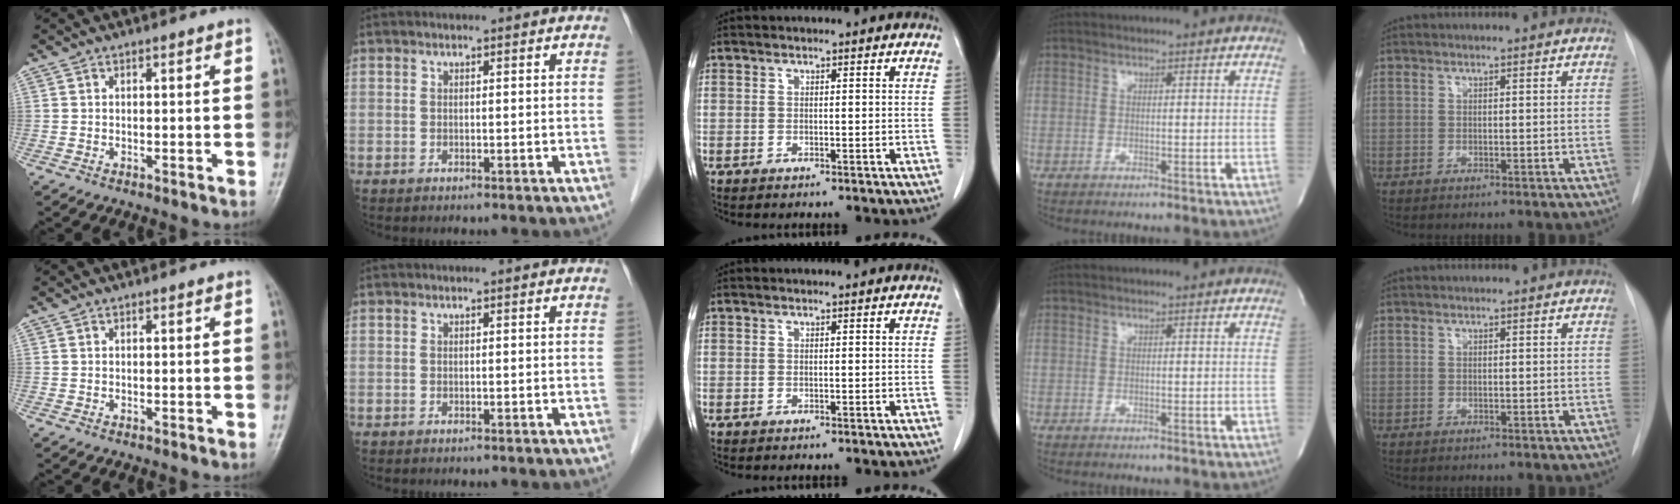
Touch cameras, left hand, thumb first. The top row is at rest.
{}